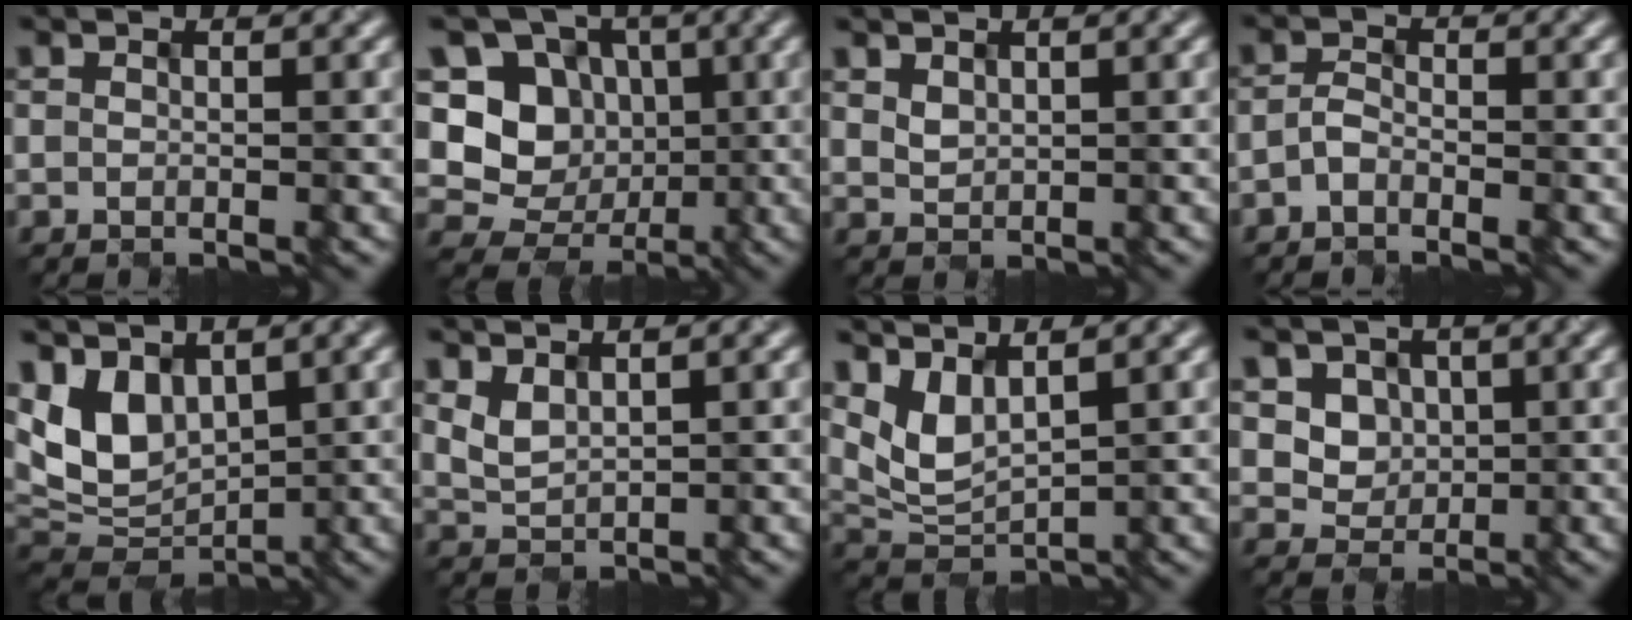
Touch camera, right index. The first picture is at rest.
{"total": 8.6, "force": [0.4, 7.7, 4.0], "torque": [-0.059, 0.005, -0.013]}
{"total": 1.2, "force": [0.8, 0.7, 0.4], "torque": [-0.011, -0.002, 0.022]}
{"total": 1.7, "force": [-1.2, 0.8, 0.9], "torque": [-0.019, 0.006, -0.029]}
{"total": 7.0, "force": [2.5, 4.5, 4.7], "torque": [-0.107, -0.004, 0.045]}
{"total": 1.7, "force": [1.1, 0.8, 1.0], "torque": [-0.028, -0.004, 0.027]}
{"total": 4.0, "force": [2.2, 1.8, 2.8], "torque": [-0.069, -0.005, 0.050]}
{"total": 4.4, "force": [1.6, 3.8, 1.6], "torque": [-0.043, -0.003, 0.036]}